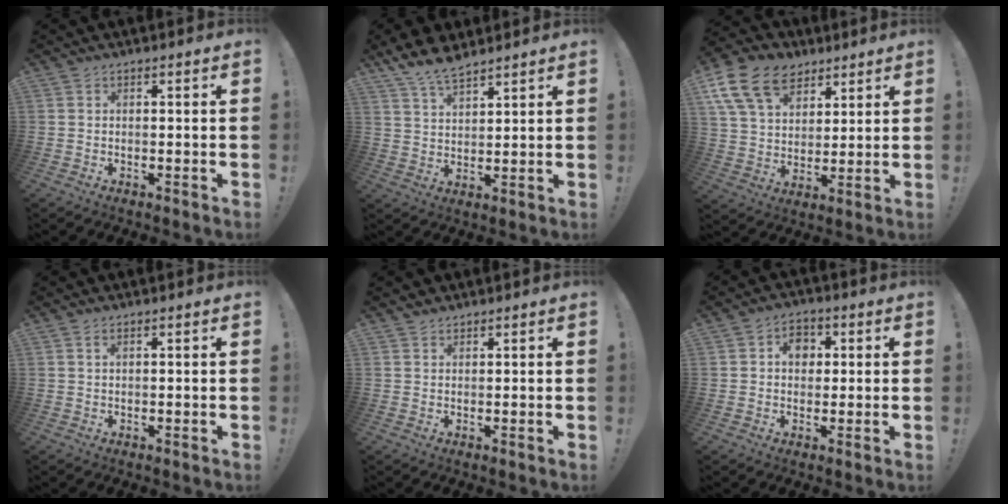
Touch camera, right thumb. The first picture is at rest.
{"total": 8.1, "force": [6.8, 2.6, 3.4], "torque": [-0.059, -0.039, 0.128]}
{"total": 17.0, "force": [8.8, 11.7, 8.6], "torque": [-0.157, -0.040, 0.168]}
{"total": 0.9, "force": [0.4, 0.4, 0.7], "torque": [-0.009, -0.001, 0.006]}
{"total": 1.5, "force": [1.4, 0.5, 0.1], "torque": [0.006, -0.008, 0.026]}
{"total": 5.9, "force": [1.3, 4.7, 3.4], "torque": [-0.037, -0.001, 0.018]}